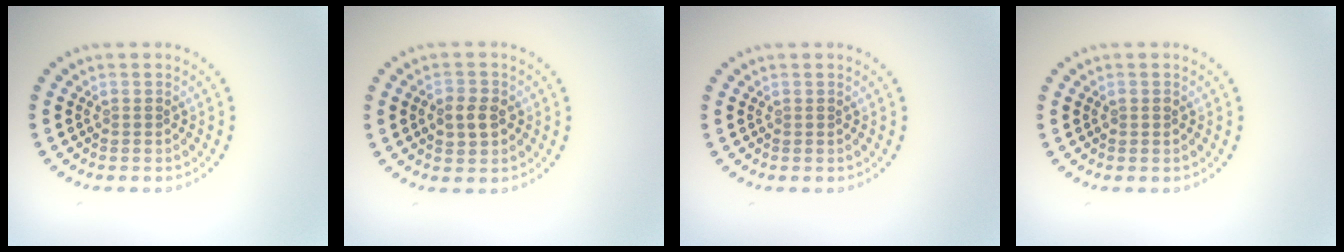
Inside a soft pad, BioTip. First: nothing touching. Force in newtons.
{"total": 2.7, "press": 2.7, "slide": 0.4}
{"total": 0.0}
{"total": 0.9, "press": 0.8, "slide": 0.2}